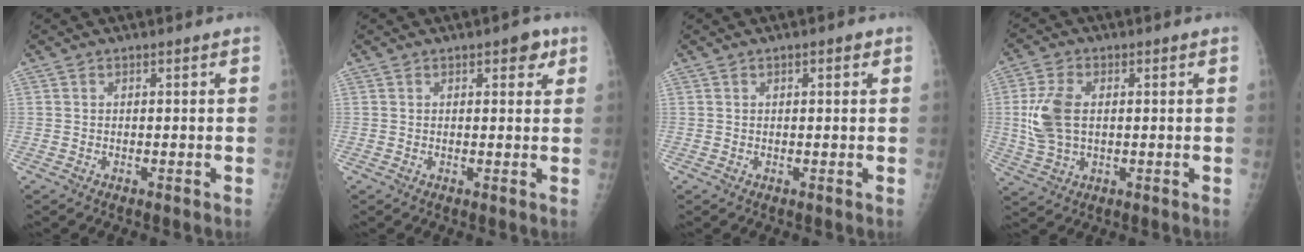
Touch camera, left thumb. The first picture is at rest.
{"total": 3.3, "force": [1.7, 1.6, 2.3], "torque": [-0.008, -0.002, 0.015]}
{"total": 1.6, "force": [0.7, 0.6, 1.3], "torque": [-0.015, 0.001, 0.008]}
{"total": 8.5, "force": [0.6, 5.3, 6.6], "torque": [-0.143, 0.002, 0.015]}